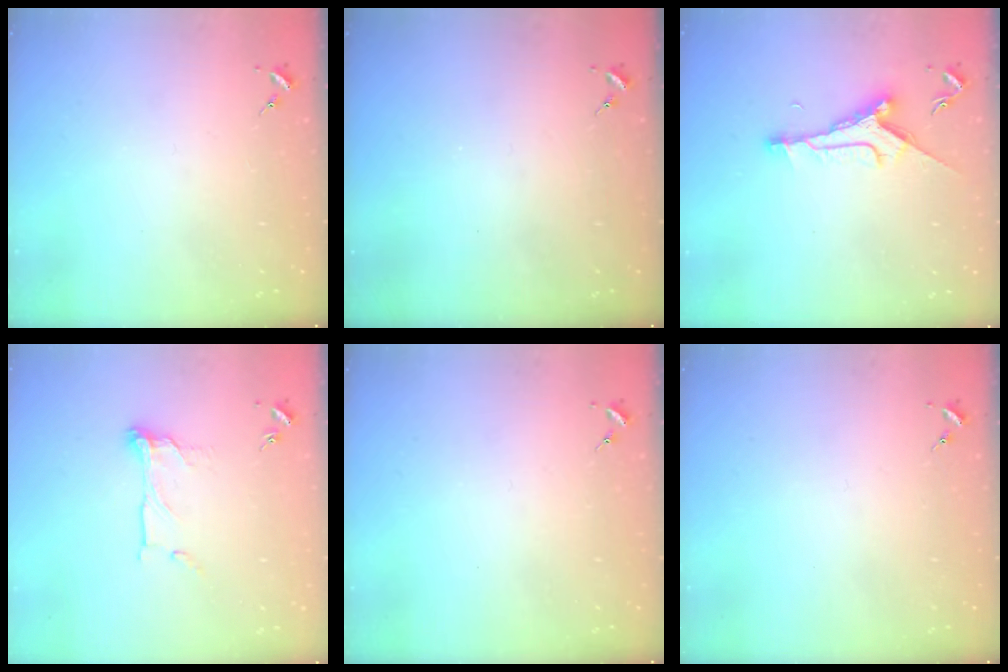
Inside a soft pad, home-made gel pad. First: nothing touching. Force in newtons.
{"total": 0.0}
{"total": 9.1, "press": 9.1, "slide": 0.8}
{"total": 9.4, "press": 9.4, "slide": 0.3}
{"total": 0.0}
{"total": 0.0}